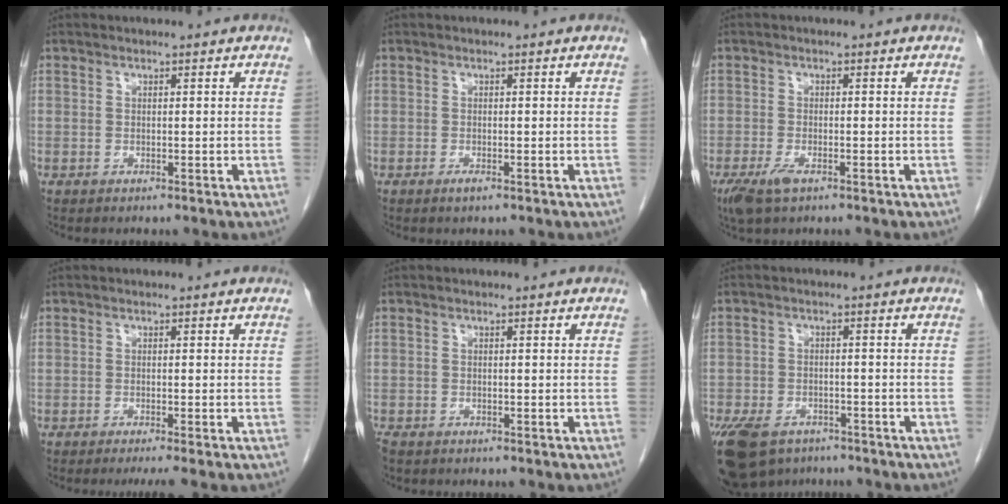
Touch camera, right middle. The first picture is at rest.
{"total": 0.8, "force": [-0.5, 0.1, 0.6], "torque": [-0.011, 0.000, -0.009]}
{"total": 3.6, "force": [-2.1, 1.2, 2.7], "torque": [-0.062, -0.007, -0.036]}
{"total": 2.9, "force": [-2.2, -0.3, 1.9], "torque": [-0.024, -0.007, -0.034]}
{"total": 1.9, "force": [-1.5, 1.0, 0.6], "torque": [-0.020, -0.005, -0.026]}
{"total": 13.3, "force": [-8.9, 8.0, 5.9], "torque": [-0.157, -0.019, -0.127]}